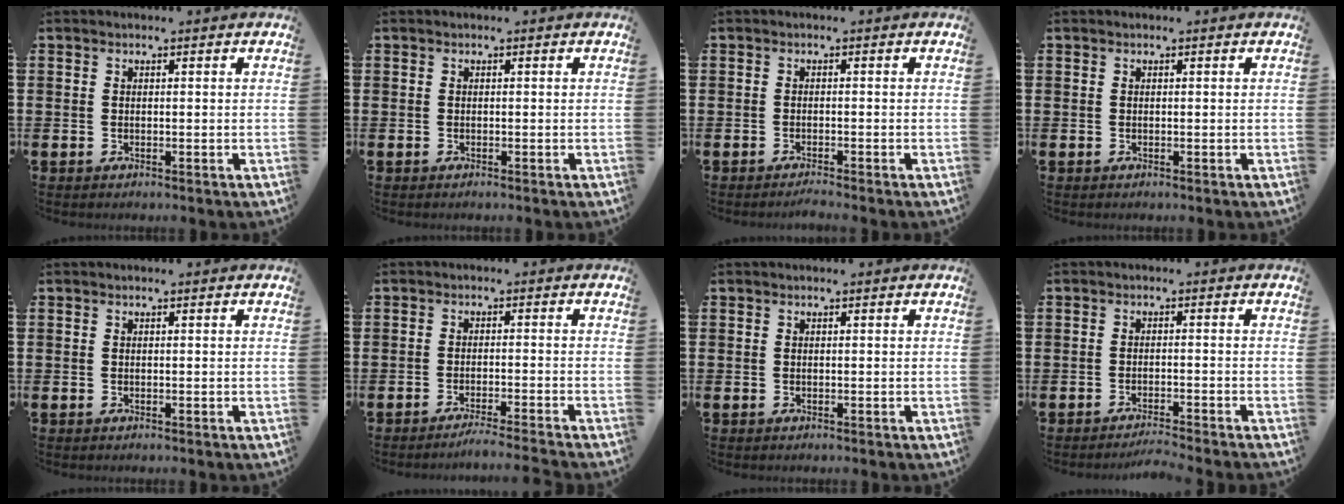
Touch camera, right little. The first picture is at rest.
{"total": 0.0}
{"total": 0.9, "force": [-0.8, -0.1, 0.4], "torque": [-0.005, -0.003, -0.015]}
{"total": 0.0}
{"total": 0.0}
{"total": 2.0, "force": [-1.8, -0.4, 0.7], "torque": [-0.011, 0.002, -0.035]}
{"total": 0.0}
{"total": 1.7, "force": [-1.6, -0.2, 0.5], "torque": [-0.006, 0.003, -0.032]}